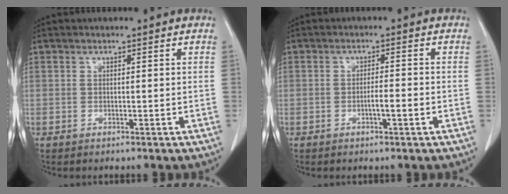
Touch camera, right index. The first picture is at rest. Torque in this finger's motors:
{"motor_torque": [0.36, -0.33, 0.20, 0.03]}